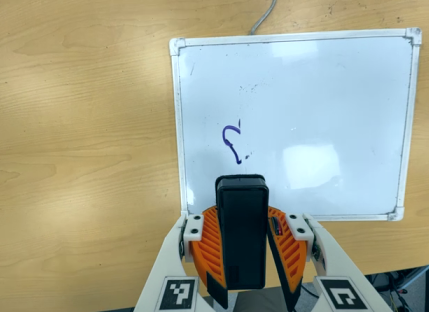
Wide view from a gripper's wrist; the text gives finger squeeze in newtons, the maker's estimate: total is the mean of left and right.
{"total": 10.0, "left": 9.2, "right": 10.7}